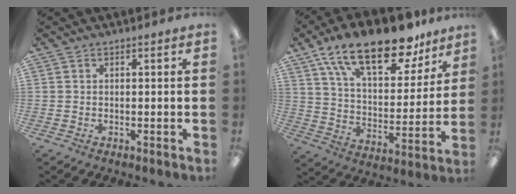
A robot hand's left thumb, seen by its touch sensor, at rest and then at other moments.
{"total": 21.3, "force": [14.8, 8.5, 12.8], "torque": [-0.208, -0.084, 0.253]}